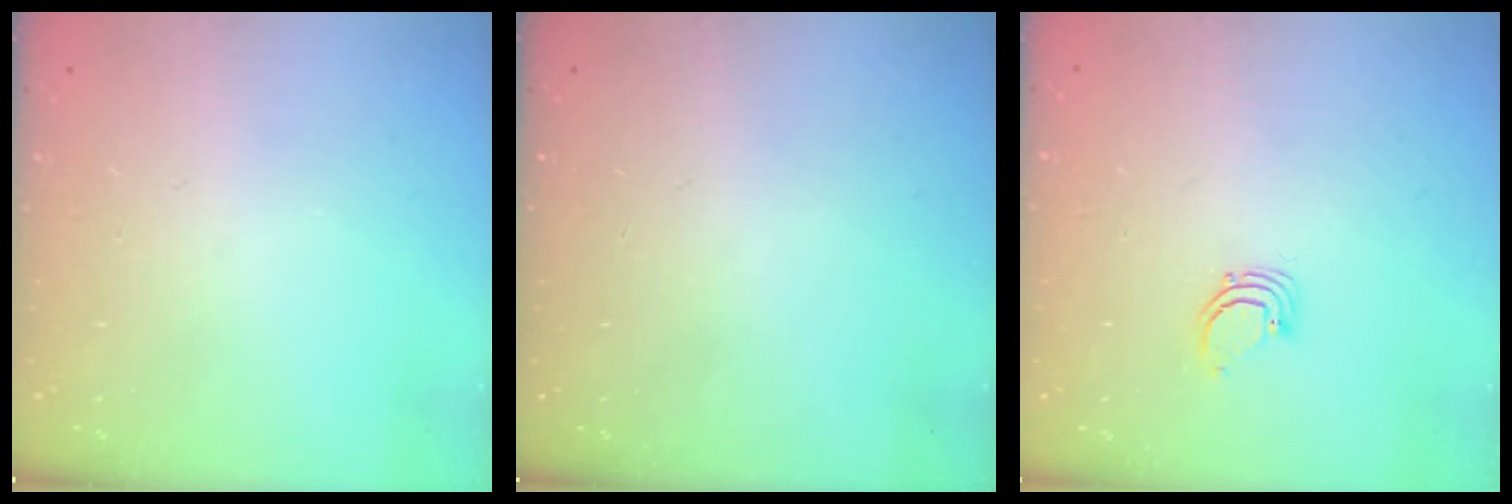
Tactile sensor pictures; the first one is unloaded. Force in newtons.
{"total": 0.0}
{"total": 2.5, "press": 2.5, "slide": 0.1}